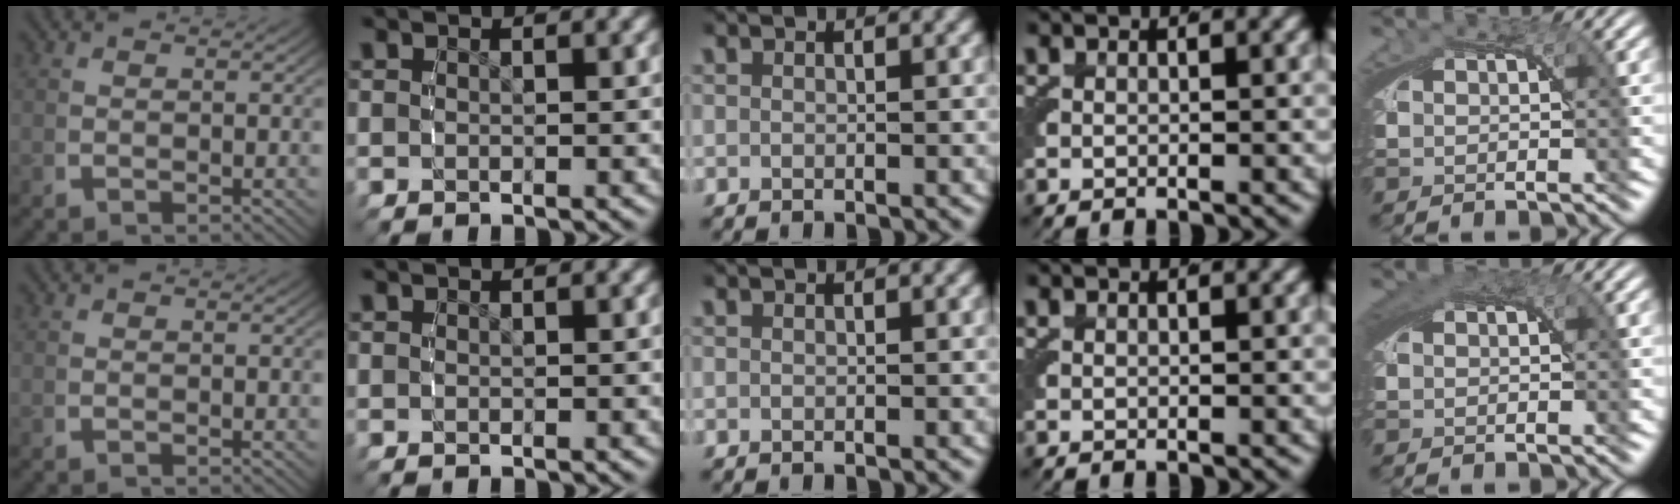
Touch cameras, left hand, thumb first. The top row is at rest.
{"little": {"total": 1.7, "force": [0.6, 1.0, 1.3], "torque": [-0.026, -0.002, 0.010]}}